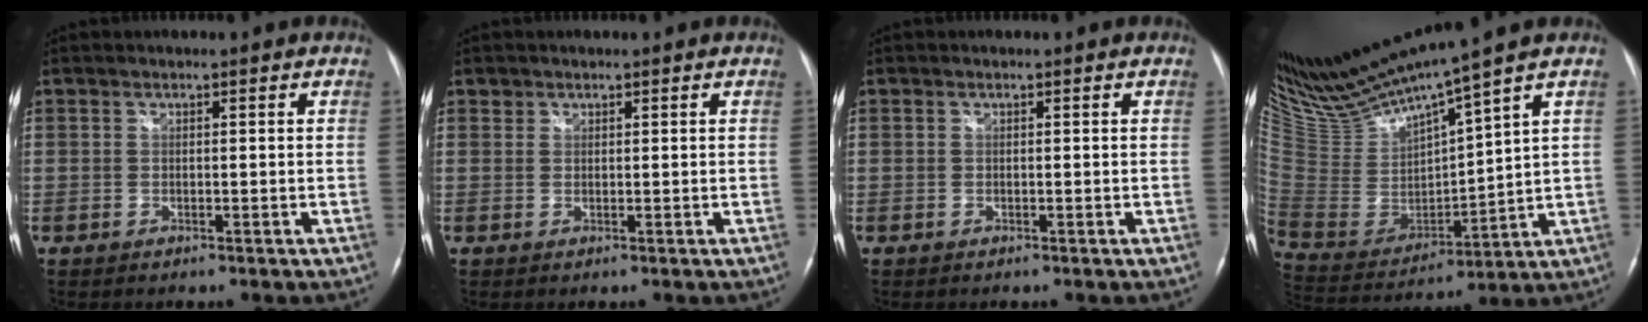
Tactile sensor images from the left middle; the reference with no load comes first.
{"total": 0.8, "force": [0.6, 0.6, -0.1], "torque": [0.007, 0.002, 0.007]}
{"total": 0.0}
{"total": 17.6, "force": [15.2, -0.5, 8.7], "torque": [-0.168, -0.022, 0.304]}